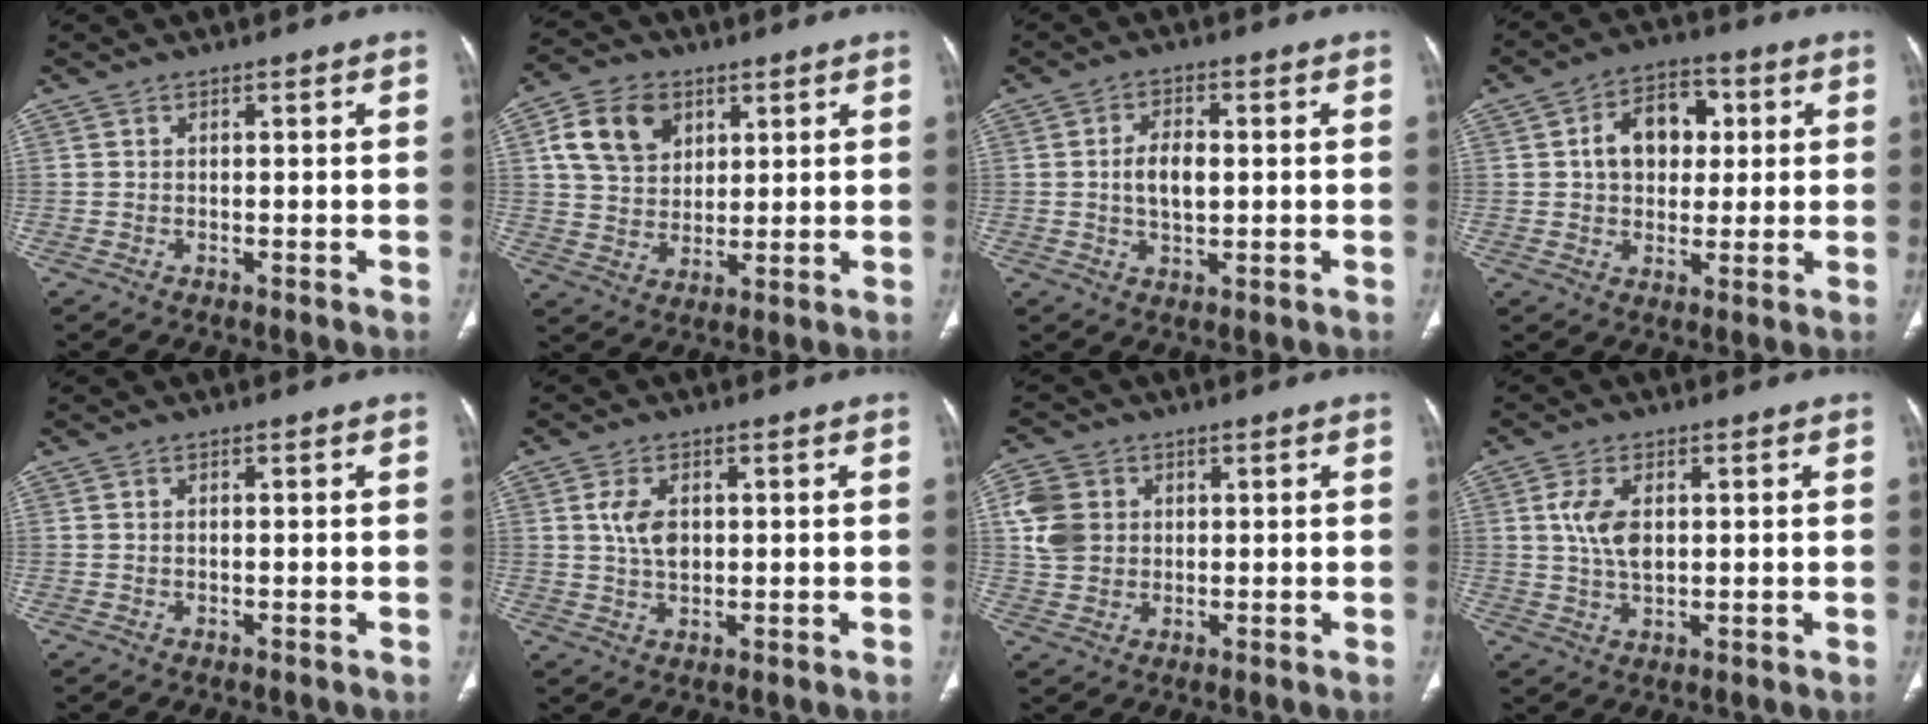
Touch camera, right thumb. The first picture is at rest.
{"total": 11.3, "force": [4.4, 8.5, 6.0], "torque": [-0.084, -0.007, 0.084]}
{"total": 6.0, "force": [0.3, 3.2, 5.0], "torque": [-0.089, 0.000, 0.003]}
{"total": 12.4, "force": [2.2, 9.1, 8.2], "torque": [-0.086, 0.013, 0.029]}
{"total": 0.5, "force": [0.1, 0.2, 0.5], "torque": [-0.014, 0.005, 0.003]}
{"total": 5.4, "force": [1.1, 3.4, 4.1], "torque": [-0.074, -0.003, 0.021]}
{"total": 7.4, "force": [1.6, 6.2, 3.6], "torque": [-0.063, 0.000, 0.031]}
{"total": 6.5, "force": [1.3, 3.6, 5.2], "torque": [-0.103, -0.005, 0.026]}